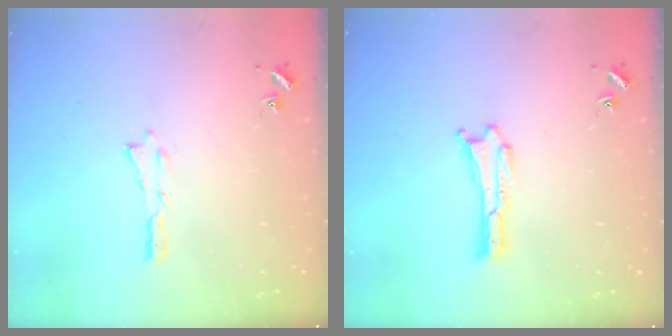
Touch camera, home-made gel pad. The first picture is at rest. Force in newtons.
{"total": 0.0}